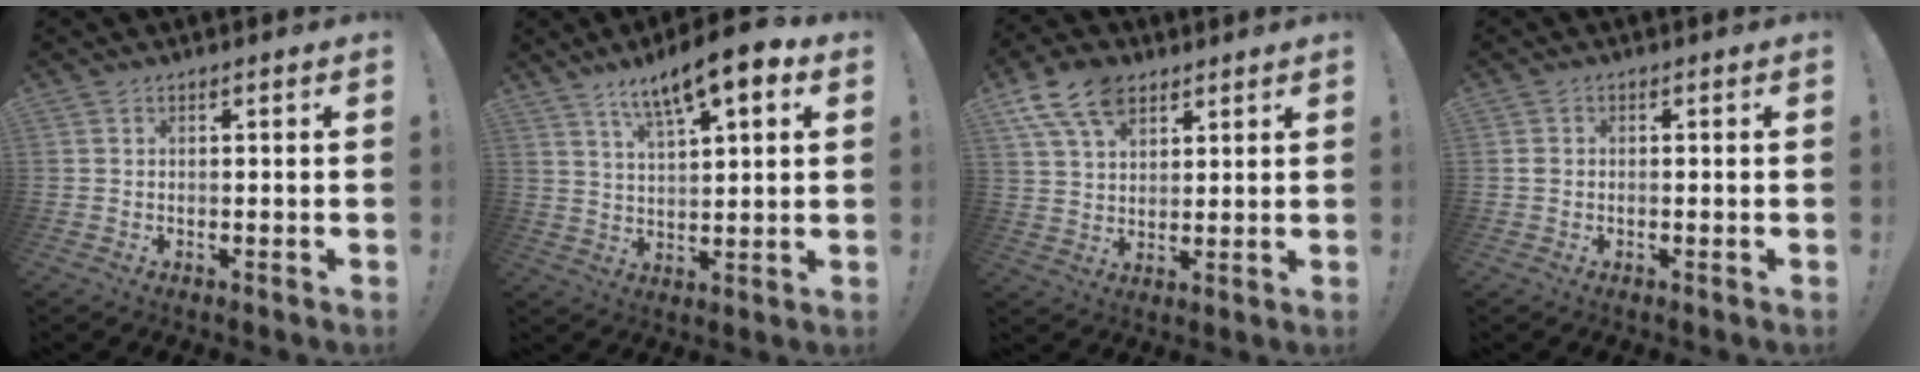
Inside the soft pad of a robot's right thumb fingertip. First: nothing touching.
{"total": 11.1, "force": [7.2, 2.7, 8.0], "torque": [-0.137, -0.036, 0.122]}
{"total": 12.7, "force": [7.3, 7.8, 6.9], "torque": [-0.122, -0.022, 0.140]}
{"total": 1.2, "force": [-0.4, 0.8, 0.7], "torque": [-0.019, 0.008, -0.005]}